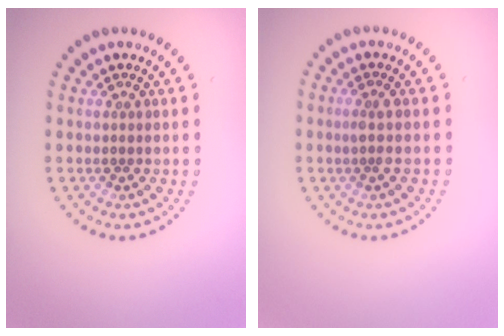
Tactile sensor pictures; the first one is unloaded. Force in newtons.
{"total": 1.0, "press": 0.7, "slide": 0.7}